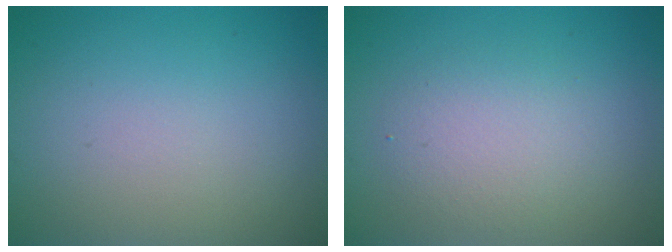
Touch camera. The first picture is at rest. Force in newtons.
{"total": 3.0, "press": 3.0, "slide": 0.2}